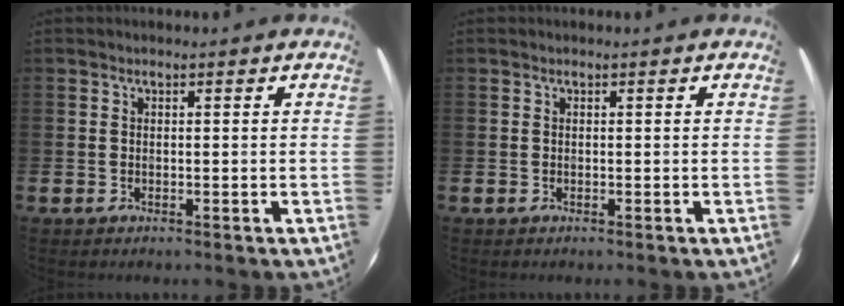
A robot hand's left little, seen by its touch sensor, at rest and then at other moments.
{"total": 0.0}